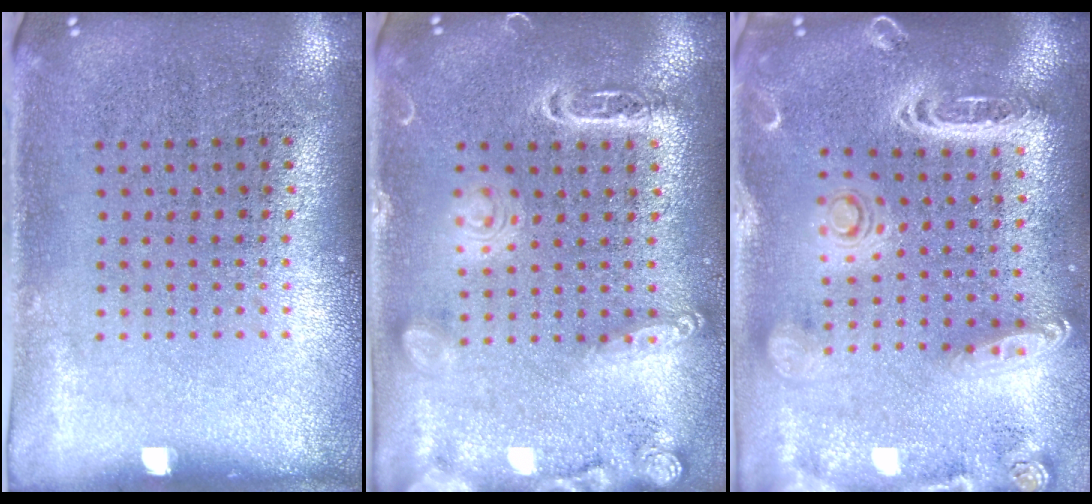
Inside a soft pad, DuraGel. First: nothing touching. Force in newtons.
{"total": 1.8, "press": 1.8, "slide": 0.1}
{"total": 2.8, "press": 2.5, "slide": 1.4}